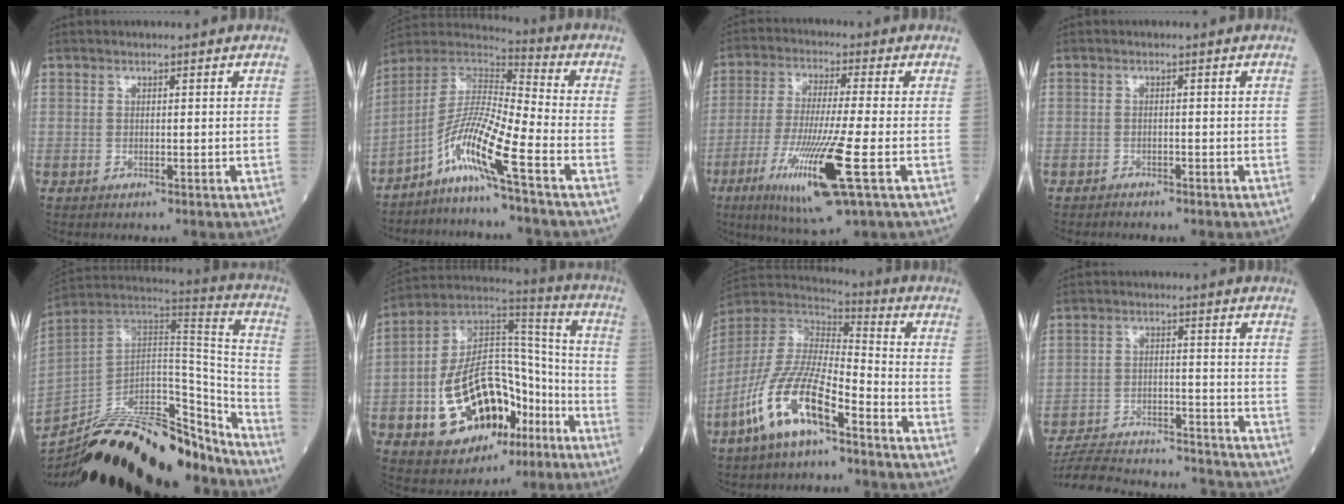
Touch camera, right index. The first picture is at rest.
{"total": 10.8, "force": [-6.1, -0.9, 8.9], "torque": [-0.172, 0.002, -0.124]}
{"total": 14.2, "force": [-5.4, 0.3, 13.2], "torque": [-0.267, -0.034, -0.097]}
{"total": 1.2, "force": [-1.1, 0.3, 0.3], "torque": [-0.007, -0.001, -0.016]}
{"total": 32.3, "force": [-26.5, 8.1, 16.6], "torque": [-0.295, -0.016, -0.411]}
{"total": 21.4, "force": [-7.6, 11.3, 16.6], "torque": [-0.301, 0.027, -0.110]}
{"total": 14.1, "force": [-7.7, 3.7, 11.2], "torque": [-0.235, -0.009, -0.150]}
{"total": 20.0, "force": [-19.1, 2.3, 5.4], "torque": [-0.120, -0.011, -0.280]}